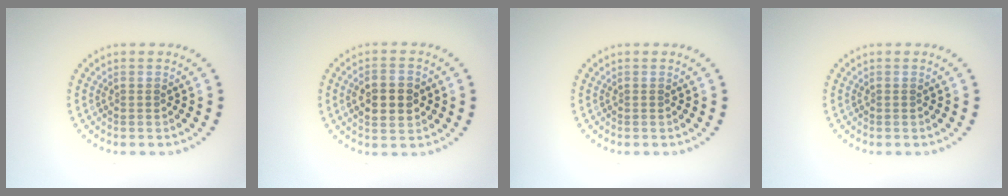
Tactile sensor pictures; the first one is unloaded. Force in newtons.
{"total": 4.5, "press": 4.5, "slide": 0.2}
{"total": 0.0}
{"total": 0.0}